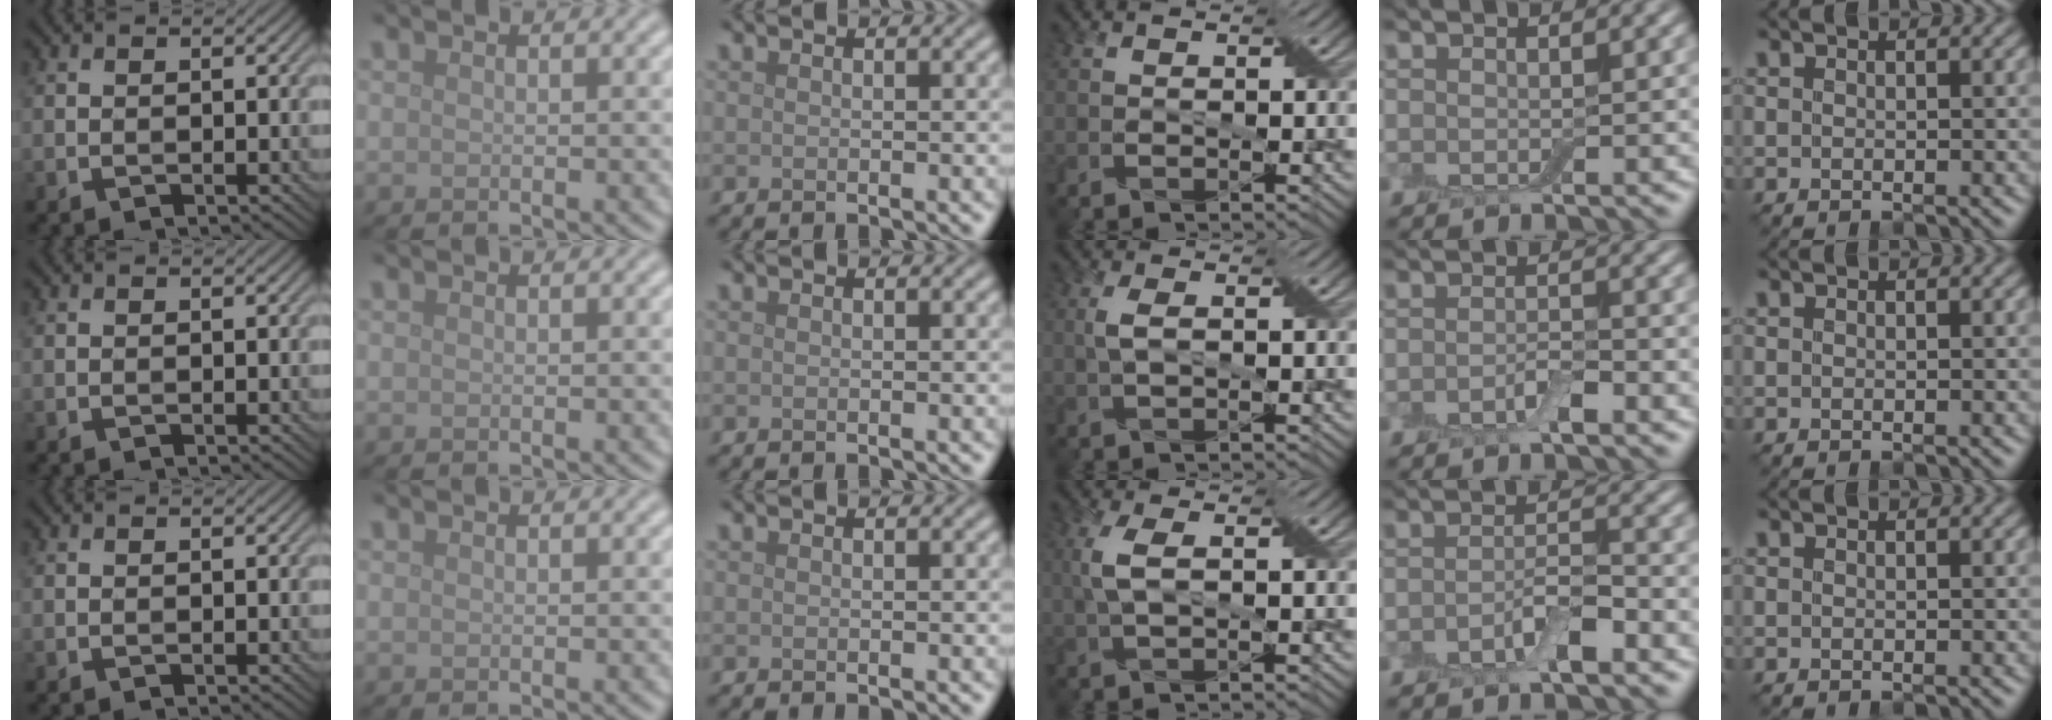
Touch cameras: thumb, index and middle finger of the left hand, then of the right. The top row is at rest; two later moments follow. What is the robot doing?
{"motion": "shake", "object": "box of matches"}